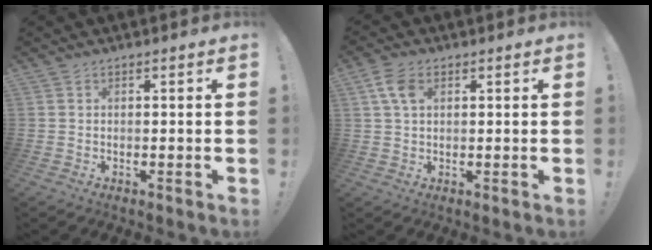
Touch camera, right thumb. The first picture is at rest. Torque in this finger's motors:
{"motor_torque": [0.46, 0.93, 0.60, -0.05, -0.01]}